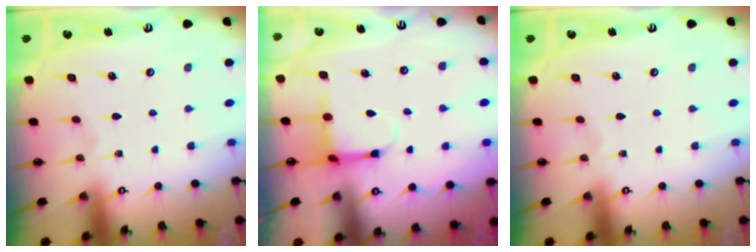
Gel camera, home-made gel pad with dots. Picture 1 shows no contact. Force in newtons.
{"total": 3.8, "press": 3.5, "slide": 1.3}
{"total": 0.0}